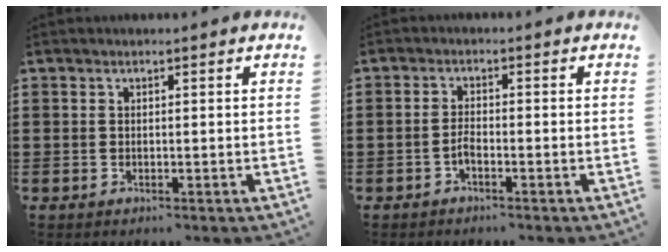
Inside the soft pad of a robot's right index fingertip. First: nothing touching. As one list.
[{"total": 2.0, "force": [-1.3, 0.4, 1.4], "torque": [-0.034, 0.000, -0.027]}]